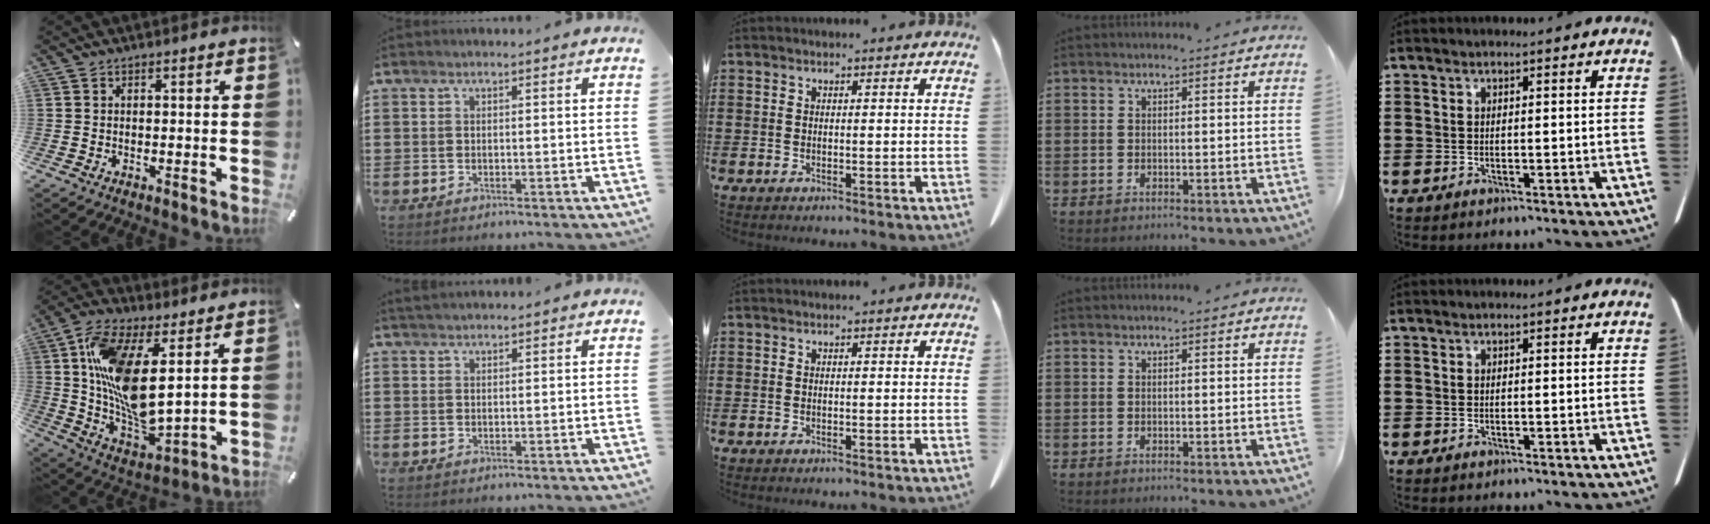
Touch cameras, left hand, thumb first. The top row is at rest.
{"thumb": {"total": 16.9, "force": [5.9, 7.3, 14.1], "torque": [-0.292, -0.035, 0.104]}, "index": {"total": 1.2, "force": [1.2, 0.1, 0.3], "torque": [-0.008, 0.001, 0.022]}}